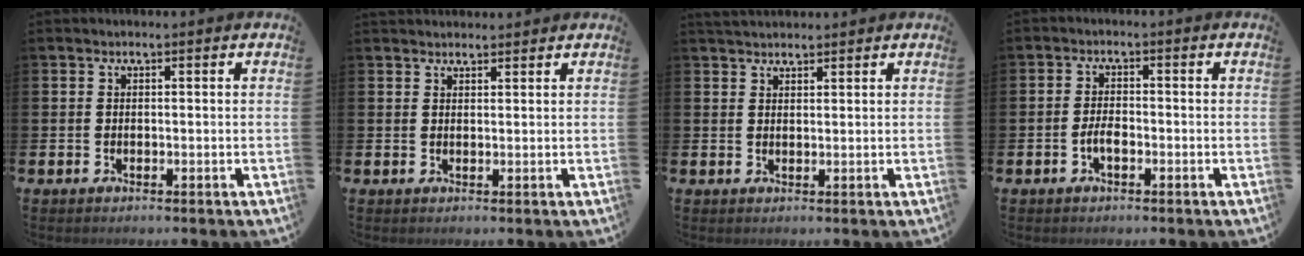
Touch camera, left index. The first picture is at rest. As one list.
[{"total": 1.7, "force": [1.6, 0.4, 0.0], "torque": [0.008, -0.006, 0.028]}, {"total": 2.2, "force": [2.2, 0.6, 0.2], "torque": [0.001, -0.005, 0.038]}, {"total": 2.3, "force": [-0.8, 1.1, 1.9], "torque": [-0.030, 0.001, -0.017]}]